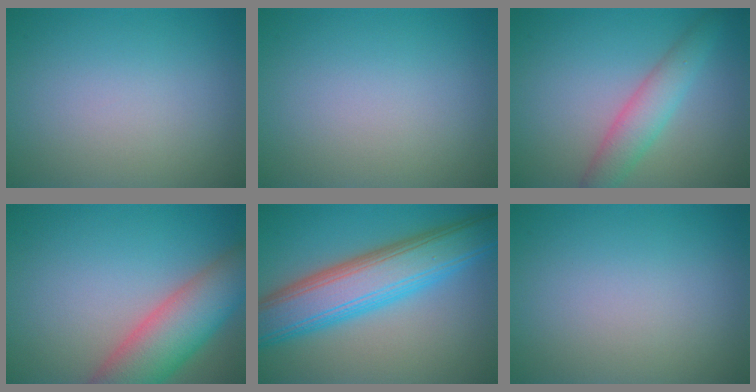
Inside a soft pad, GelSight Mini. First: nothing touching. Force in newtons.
{"total": 0.0}
{"total": 3.5, "press": 3.5, "slide": 0.1}
{"total": 8.2, "press": 8.2, "slide": 0.4}
{"total": 9.2, "press": 9.2, "slide": 0.2}
{"total": 0.0}